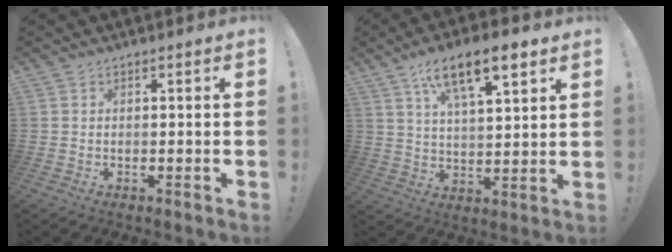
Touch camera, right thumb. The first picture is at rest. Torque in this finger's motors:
{"motor_torque": [0.10, 0.35, 1.23, 0.25, 0.27]}